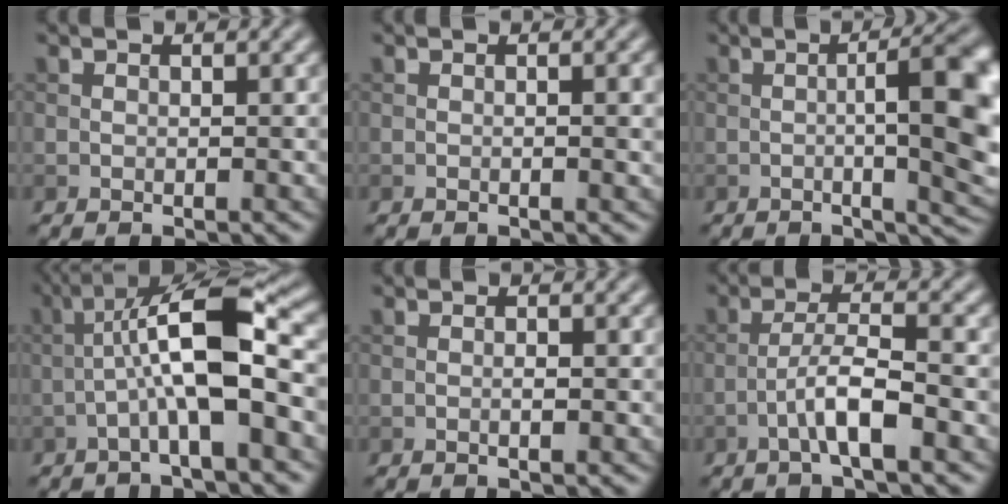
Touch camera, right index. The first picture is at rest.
{"total": 1.3, "force": [-0.1, 0.2, 1.3], "torque": [-0.019, -0.002, -0.001]}
{"total": 11.5, "force": [-0.3, 3.4, 11.0], "torque": [-0.119, 0.003, -0.001]}
{"total": 8.3, "force": [-1.4, 1.7, 8.0], "torque": [-0.133, 0.030, -0.033]}
{"total": 0.7, "force": [-0.2, 0.1, 0.7], "torque": [-0.013, -0.001, -0.004]}
{"total": 4.1, "force": [-1.9, 0.6, 3.6], "torque": [-0.067, 0.015, -0.042]}